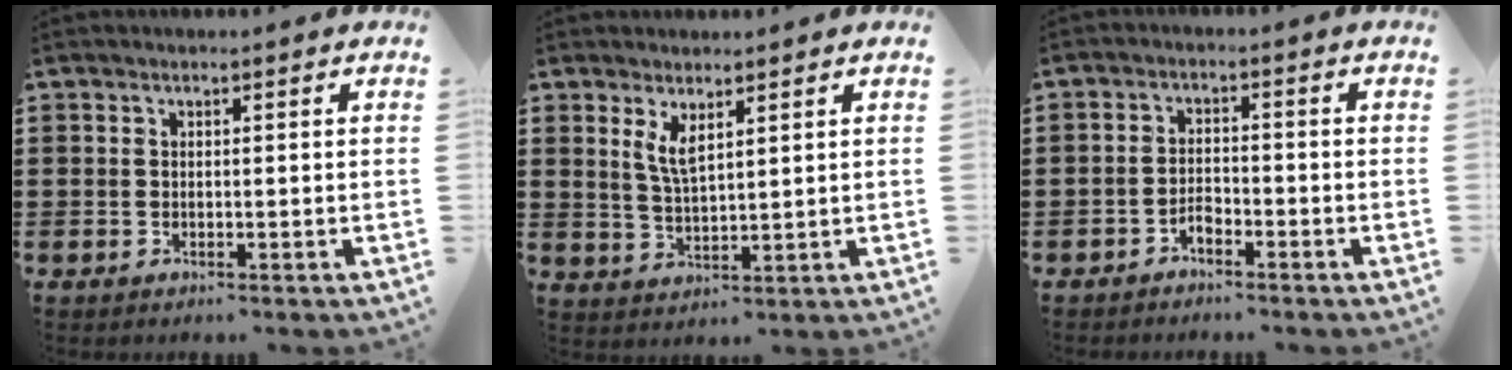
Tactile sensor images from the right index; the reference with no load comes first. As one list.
[{"total": 3.8, "force": [2.1, 1.2, 2.9], "torque": [-0.063, 0.002, 0.038]}, {"total": 2.3, "force": [-1.9, 0.9, 0.8], "torque": [-0.023, 0.006, -0.041]}]